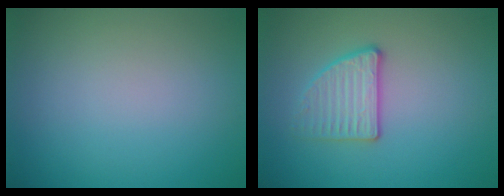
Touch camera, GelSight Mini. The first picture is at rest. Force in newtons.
{"total": 2.7, "press": 2.5, "slide": 1.2}